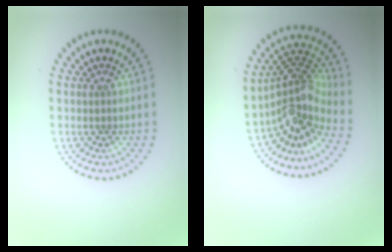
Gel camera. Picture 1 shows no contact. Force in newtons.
{"total": 4.7, "press": 3.0, "slide": 3.6}